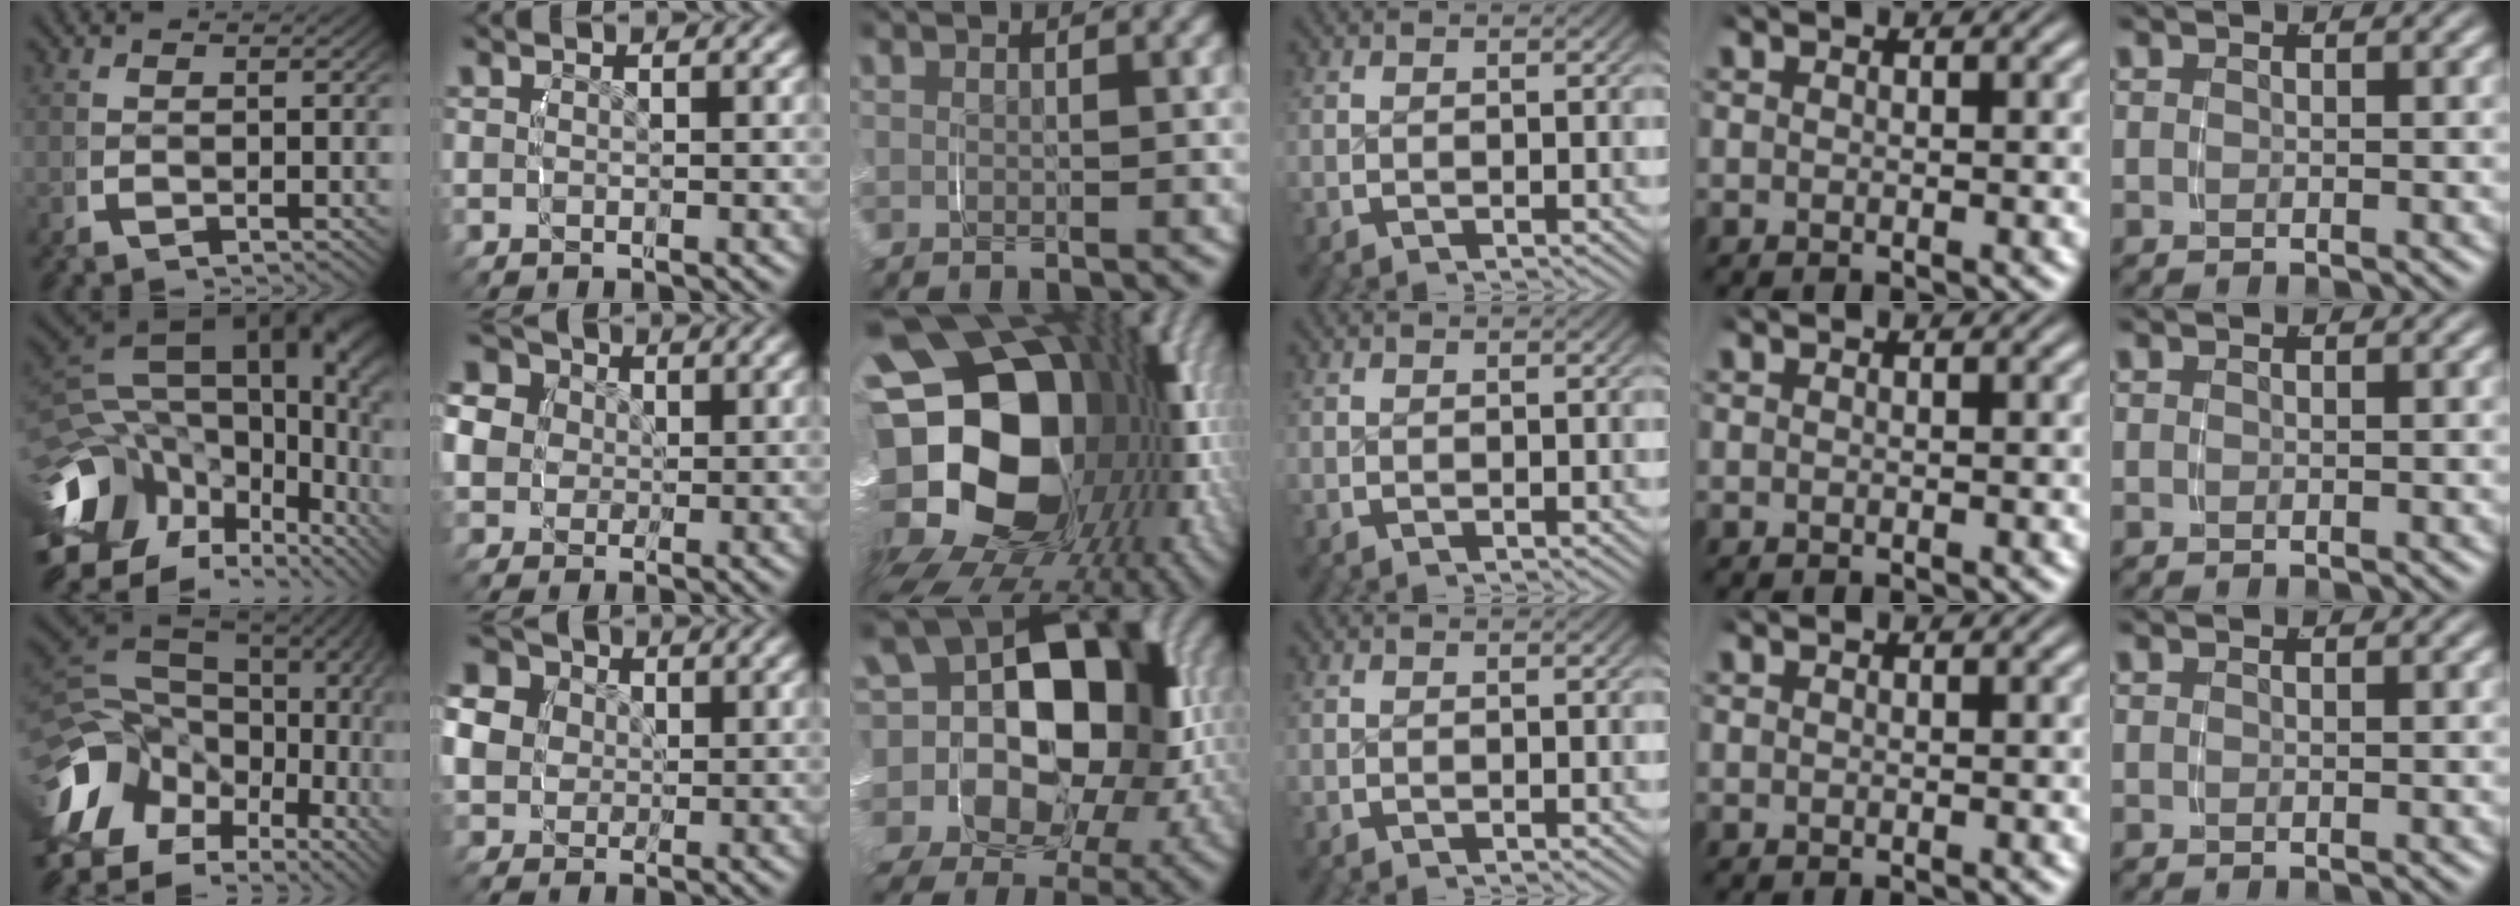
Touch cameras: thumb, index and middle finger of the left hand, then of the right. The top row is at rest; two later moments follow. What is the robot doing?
{"motion": "grasp_and_lifting", "object": "knife"}